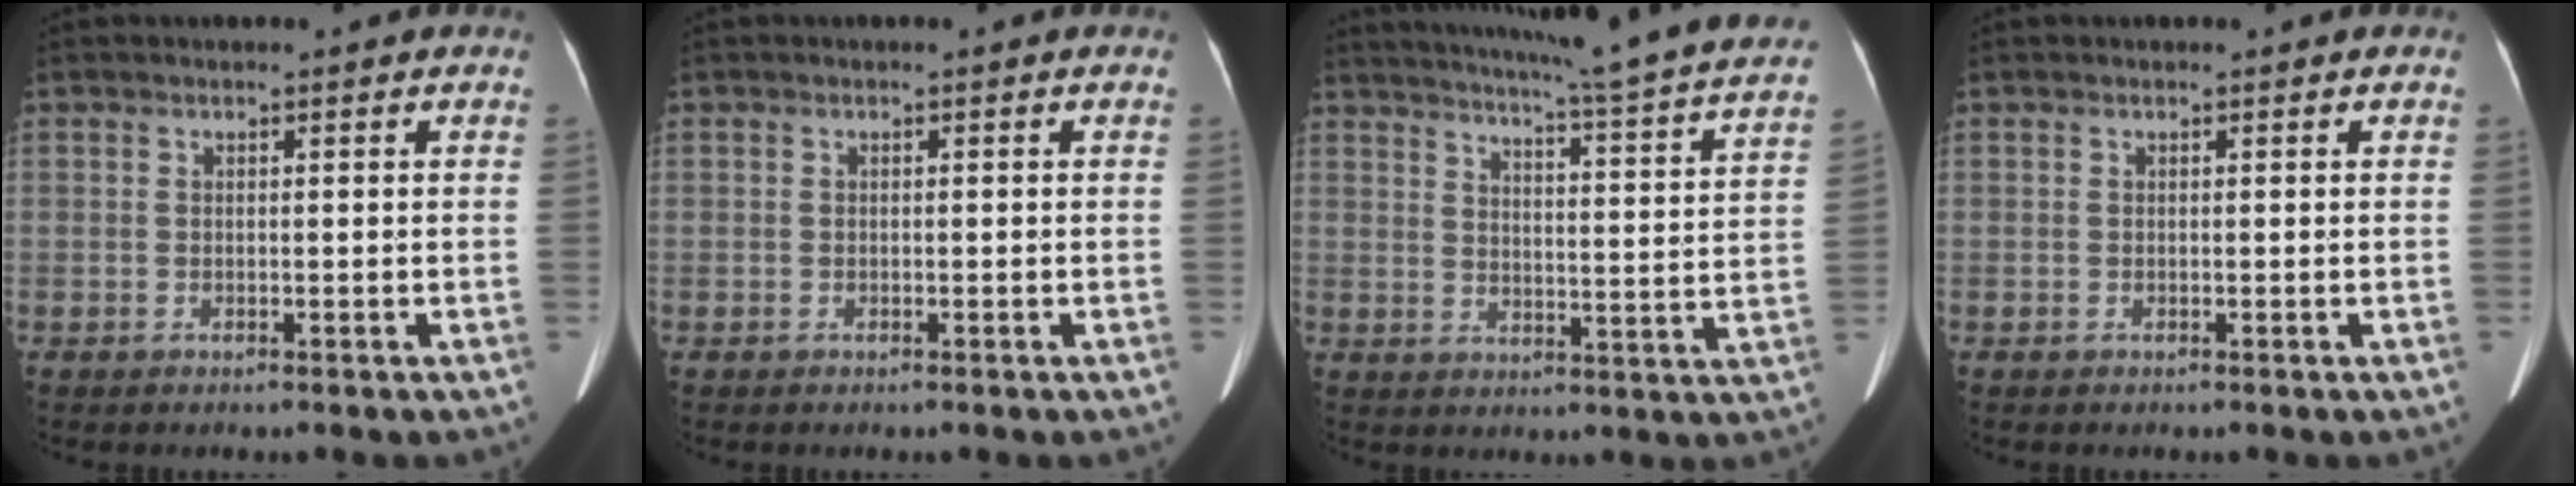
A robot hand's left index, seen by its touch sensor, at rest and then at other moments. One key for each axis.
{"total": 0.0}
{"total": 27.1, "fx": 24.4, "fy": -0.4, "fz": 11.8, "tx": -0.188, "ty": -0.069, "tz": 0.297}
{"total": 0.0}